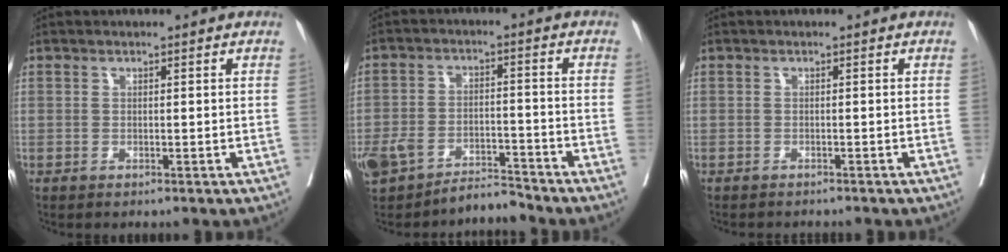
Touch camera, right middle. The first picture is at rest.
{"total": 6.5, "force": [-5.8, 2.1, 2.1], "torque": [-0.043, 0.020, -0.102]}
{"total": 3.2, "force": [-3.0, 0.6, 0.9], "torque": [-0.016, -0.007, -0.039]}